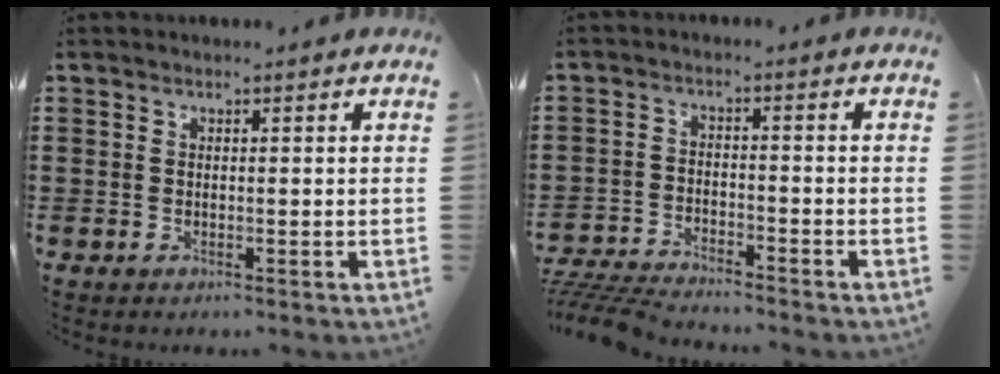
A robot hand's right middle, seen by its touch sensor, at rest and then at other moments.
{"total": 5.6, "force": [-5.4, 0.3, 1.2], "torque": [-0.041, -0.004, -0.112]}